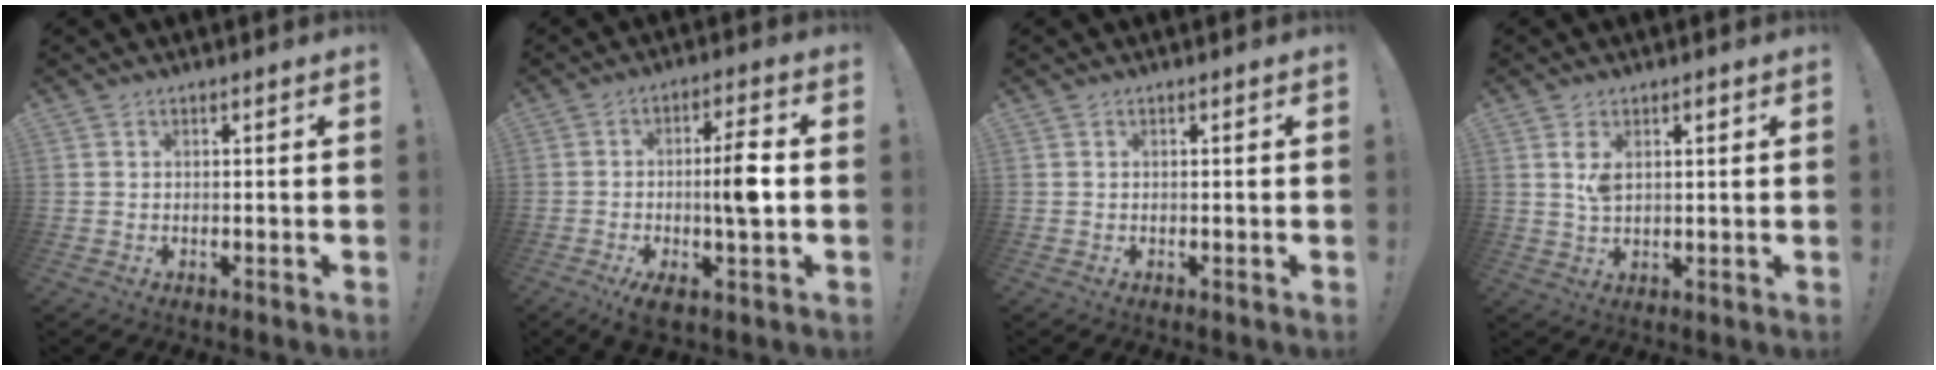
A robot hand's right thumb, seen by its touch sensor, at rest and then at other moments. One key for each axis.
{"total": 10.9, "fx": -1.8, "fy": 1.6, "fz": 10.6, "tx": -0.184, "ty": 0.014, "tz": -0.034}
{"total": 0.0}
{"total": 3.9, "fx": 1.6, "fy": 1.9, "fz": 3.0, "tx": -0.055, "ty": -0.002, "tz": 0.025}